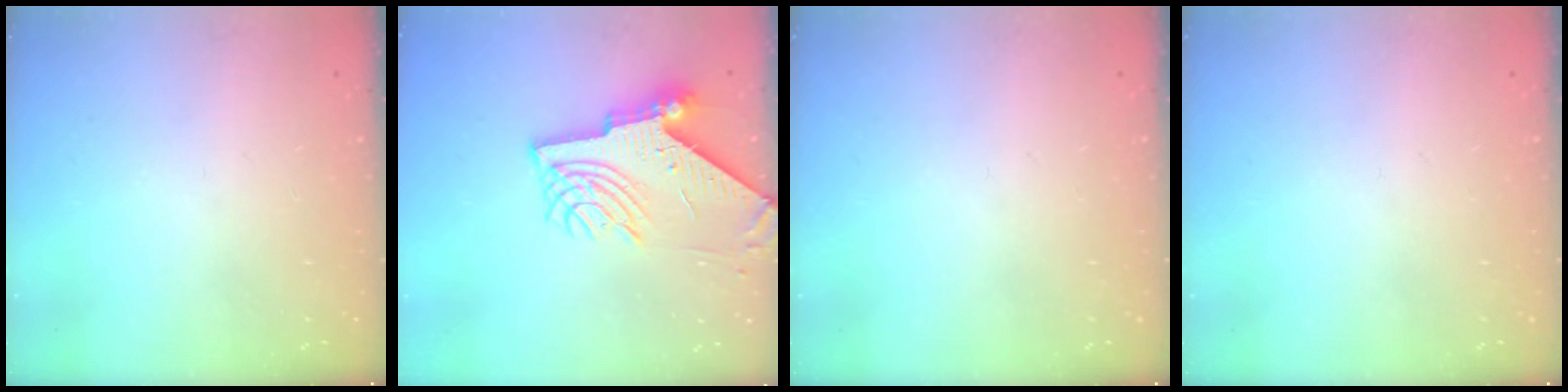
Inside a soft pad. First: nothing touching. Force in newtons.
{"total": 9.7, "press": 9.7, "slide": 1.0}
{"total": 0.0}
{"total": 0.0}